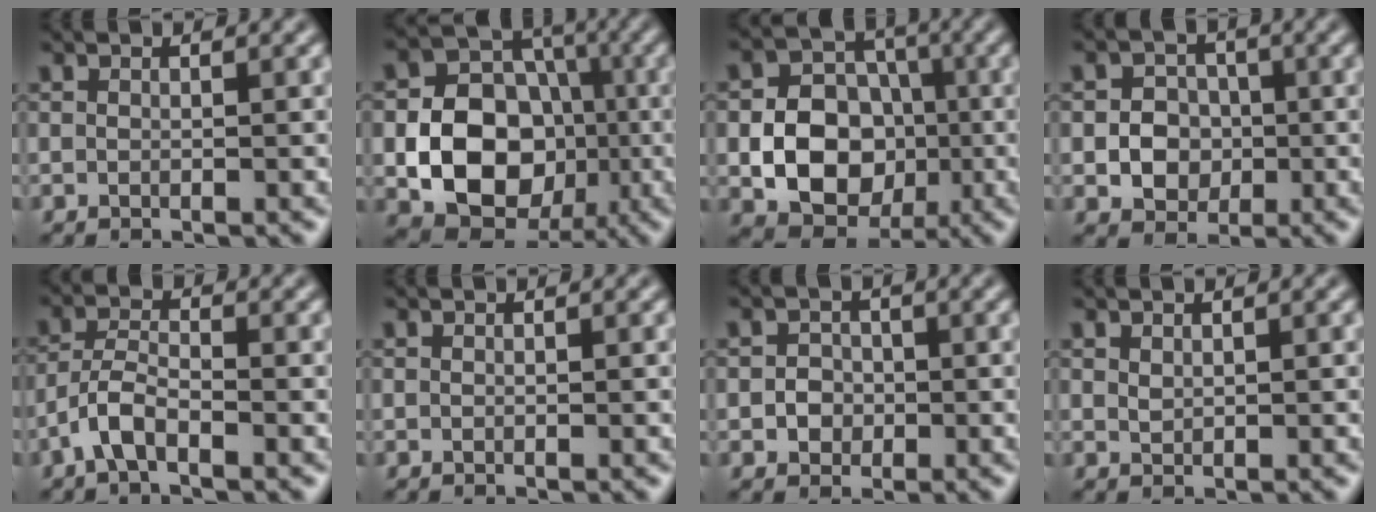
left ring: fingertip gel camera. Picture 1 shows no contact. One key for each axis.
{"total": 10.5, "fx": -1.9, "fy": 8.3, "fz": 6.2, "tx": -0.094, "ty": -0.005, "tz": -0.047}
{"total": 8.7, "fx": -1.7, "fy": 7.2, "fz": 4.6, "tx": -0.054, "ty": -0.005, "tz": -0.048}
{"total": 3.8, "fx": -0.7, "fy": 3.3, "fz": 1.9, "tx": -0.011, "ty": -0.002, "tz": -0.021}
{"total": 3.1, "fx": -1.9, "fy": 1.0, "fz": 2.2, "tx": -0.047, "ty": 0.006, "tz": -0.046}
{"total": 0.0}
{"total": 1.9, "fx": -0.3, "fy": 1.7, "fz": 0.6, "tx": 0.006, "ty": -0.001, "tz": -0.014}
{"total": 0.7, "fx": 0.5, "fy": 0.4, "fz": 0.3, "tx": -0.010, "ty": -0.001, "tz": 0.014}